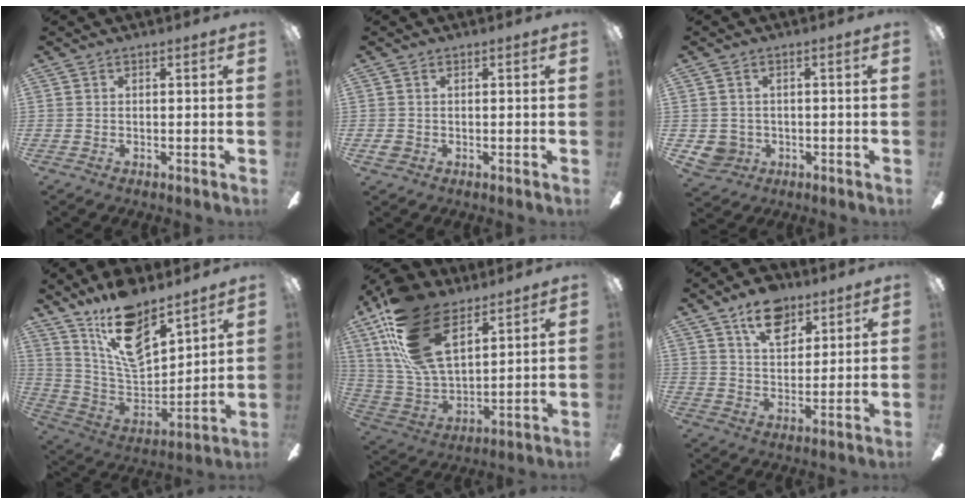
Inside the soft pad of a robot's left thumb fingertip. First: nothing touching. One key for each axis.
{"total": 1.3, "fx": -0.1, "fy": 1.2, "fz": 0.7, "tx": -0.014, "ty": 0.003, "tz": -0.002}
{"total": 3.7, "fx": -0.3, "fy": 3.6, "fz": 0.6, "tx": -0.031, "ty": 0.002, "tz": -0.007}
{"total": 18.0, "fx": 12.8, "fy": 7.8, "fz": 9.9, "tx": -0.181, "ty": -0.083, "tz": 0.232}
{"total": 24.0, "fx": 12.7, "fy": 12.6, "fz": 16.0, "tx": -0.328, "ty": -0.048, "tz": 0.236}
{"total": 11.6, "fx": 7.2, "fy": 6.6, "fz": 6.3, "tx": -0.093, "ty": -0.023, "tz": 0.129}